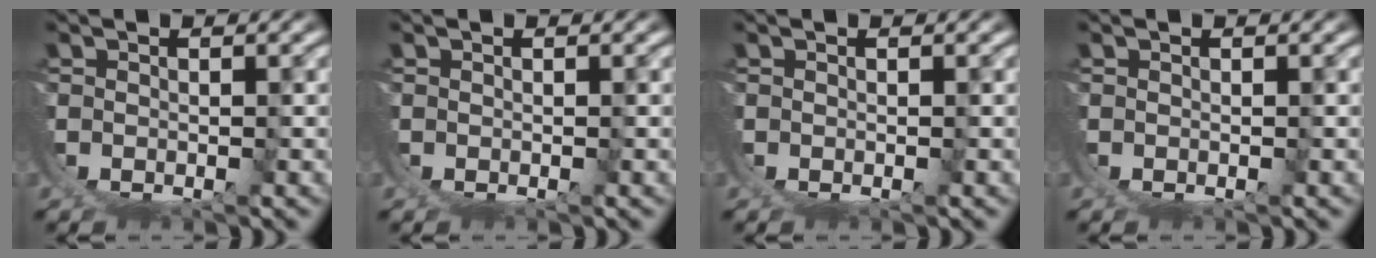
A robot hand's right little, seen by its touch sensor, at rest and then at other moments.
{"total": 0.0}
{"total": 0.0}
{"total": 0.0}